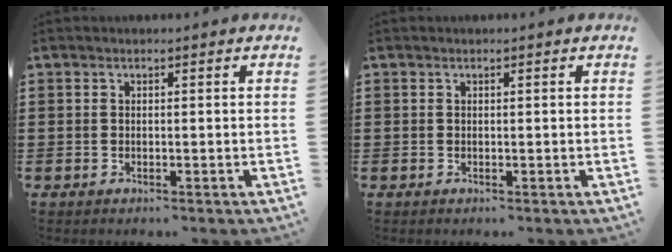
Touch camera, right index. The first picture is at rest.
{"total": 0.0}